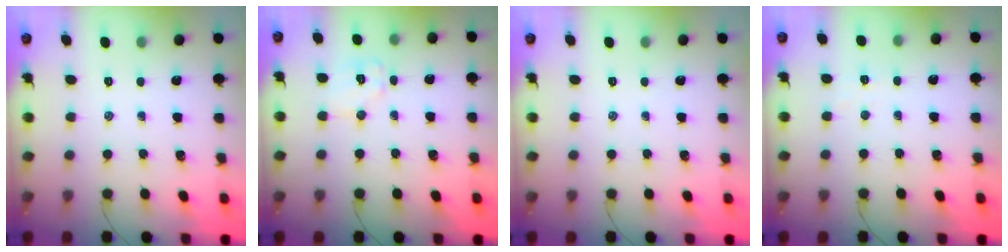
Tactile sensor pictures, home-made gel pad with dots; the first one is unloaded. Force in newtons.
{"total": 7.6, "press": 7.6, "slide": 0.6}
{"total": 0.0}
{"total": 2.6, "press": 2.4, "slide": 0.8}